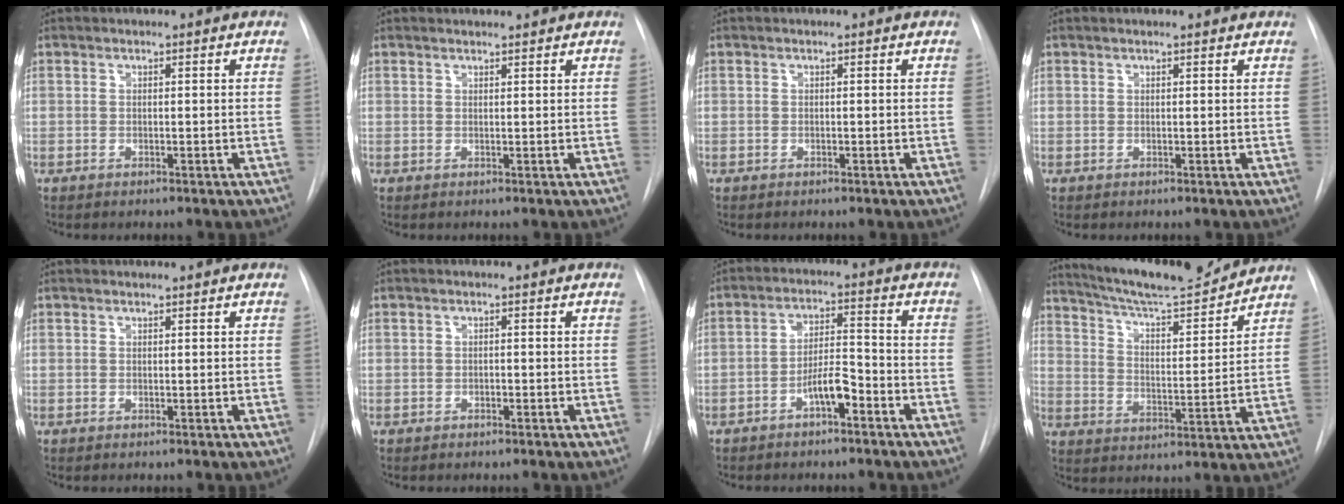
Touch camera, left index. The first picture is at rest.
{"total": 0.5, "force": [0.5, -0.1, 0.1], "torque": [-0.003, 0.010, 0.007]}
{"total": 0.0}
{"total": 0.6, "force": [0.5, -0.1, 0.4], "torque": [-0.008, 0.012, -0.002]}
{"total": 0.7, "force": [-0.7, -0.3, -0.1], "torque": [0.001, 0.007, -0.007]}
{"total": 2.0, "force": [-2.0, 0.1, 0.0], "torque": [0.001, -0.002, -0.031]}
{"total": 5.8, "force": [-4.5, 0.9, 3.6], "torque": [-0.068, 0.011, -0.074]}
{"total": 15.3, "force": [14.0, 1.4, 6.0], "torque": [-0.105, -0.010, 0.215]}